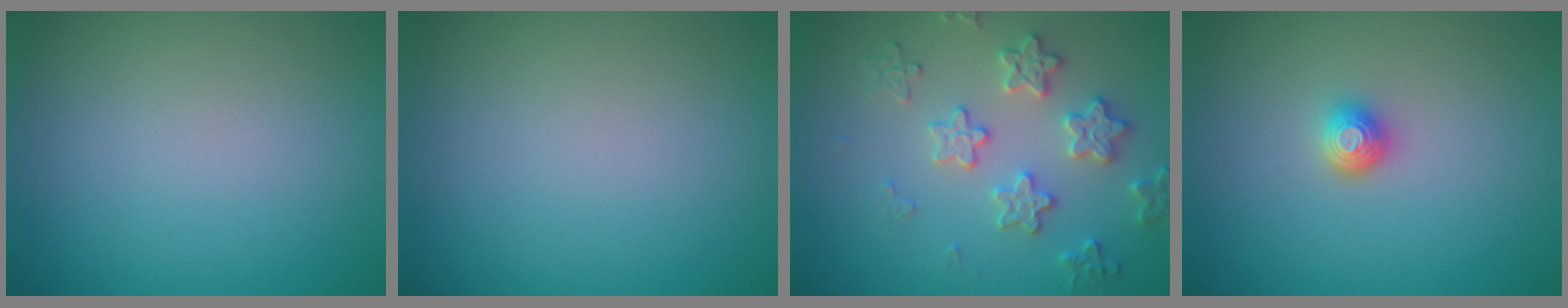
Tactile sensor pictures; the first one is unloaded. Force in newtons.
{"total": 0.0}
{"total": 3.6, "press": 3.6, "slide": 0.7}
{"total": 1.5, "press": 1.3, "slide": 0.8}